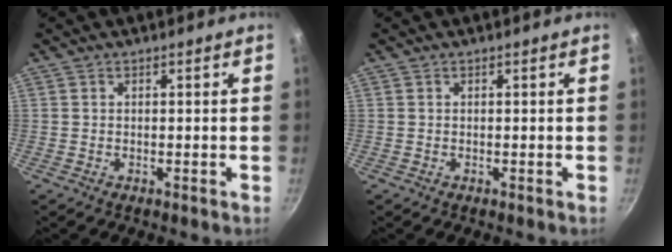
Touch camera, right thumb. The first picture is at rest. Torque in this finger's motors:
{"motor_torque": [-0.22, 0.22, -0.03, 0.04, 0.00]}